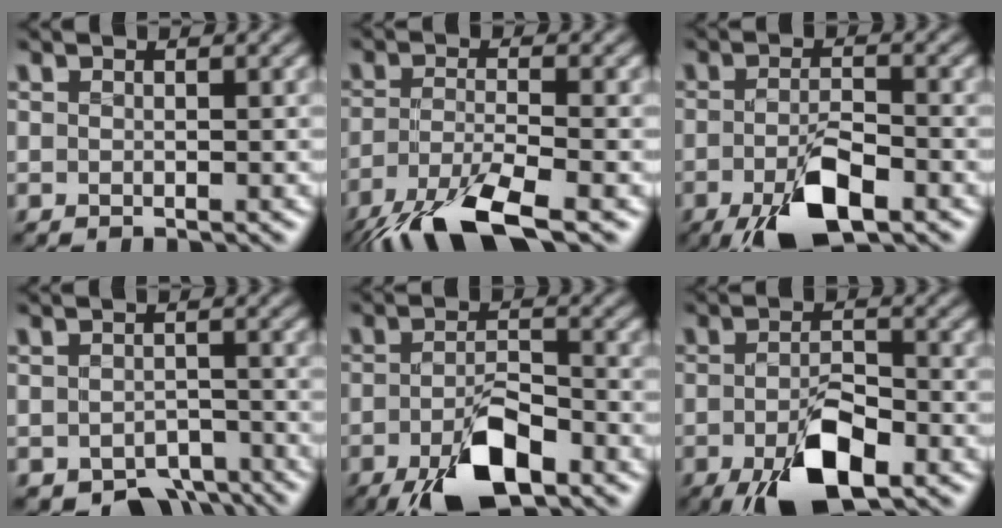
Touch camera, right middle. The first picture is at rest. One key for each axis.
{"total": 7.8, "fx": -5.6, "fy": 1.8, "fz": 5.2, "tx": -0.100, "ty": -0.014, "tz": -0.113}
{"total": 6.5, "fx": -3.5, "fy": 2.3, "fz": 5.0, "tx": -0.095, "ty": -0.006, "tz": -0.065}
{"total": 4.4, "fx": -3.3, "fy": 2.4, "fz": 1.5, "tx": -0.019, "ty": -0.021, "tz": -0.048}
{"total": 7.4, "fx": -4.3, "fy": 2.8, "fz": 5.3, "tx": -0.098, "ty": -0.005, "tz": -0.080}
{"total": 7.2, "fx": -3.6, "fy": 3.0, "fz": 5.5, "tx": -0.100, "ty": -0.008, "tz": -0.066}